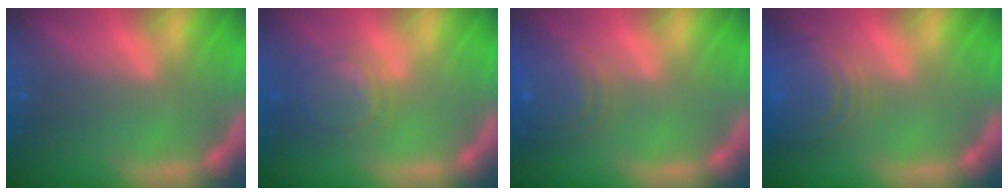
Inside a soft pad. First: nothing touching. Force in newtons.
{"total": 5.1}
{"total": 6.5}
{"total": 9.1}